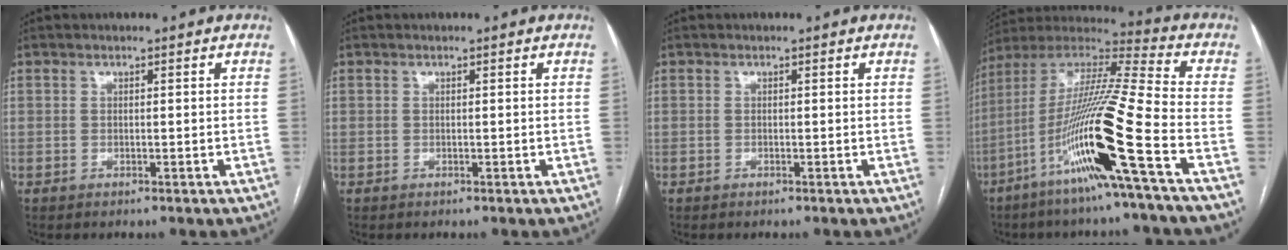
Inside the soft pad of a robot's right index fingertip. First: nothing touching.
{"total": 0.0}
{"total": 0.0}
{"total": 19.8, "force": [-8.1, -1.4, 18.0], "torque": [-0.365, -0.023, -0.163]}